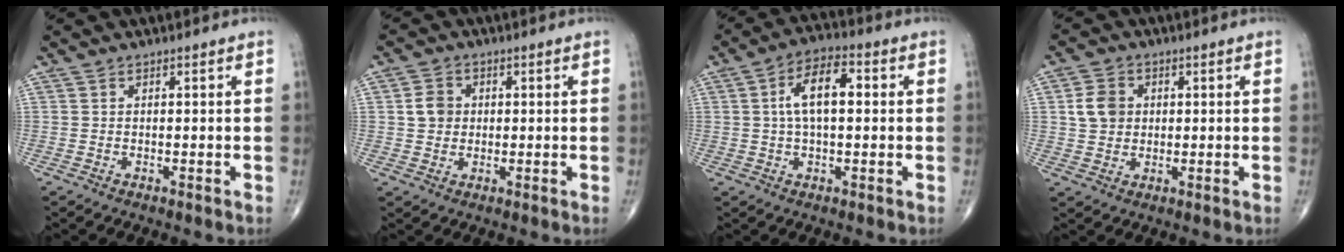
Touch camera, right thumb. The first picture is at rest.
{"total": 4.2, "force": [0.5, 3.7, 2.0], "torque": [-0.022, 0.003, 0.005]}
{"total": 8.8, "force": [1.2, 4.1, 7.6], "torque": [-0.132, 0.020, 0.014]}
{"total": 5.6, "force": [1.0, 4.7, 2.9], "torque": [-0.039, -0.001, 0.016]}